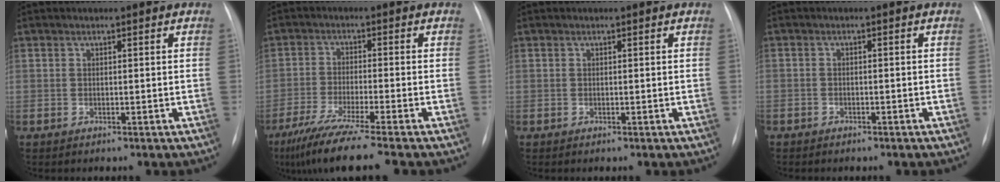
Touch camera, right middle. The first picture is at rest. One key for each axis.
{"total": 11.3, "fx": -8.6, "fy": -0.9, "fz": 7.1, "tx": -0.117, "ty": -0.037, "tz": -0.141}
{"total": 0.0}
{"total": 2.0, "fx": -1.5, "fy": 1.2, "fz": 0.5, "tx": -0.012, "ty": 0.005, "tz": -0.017}